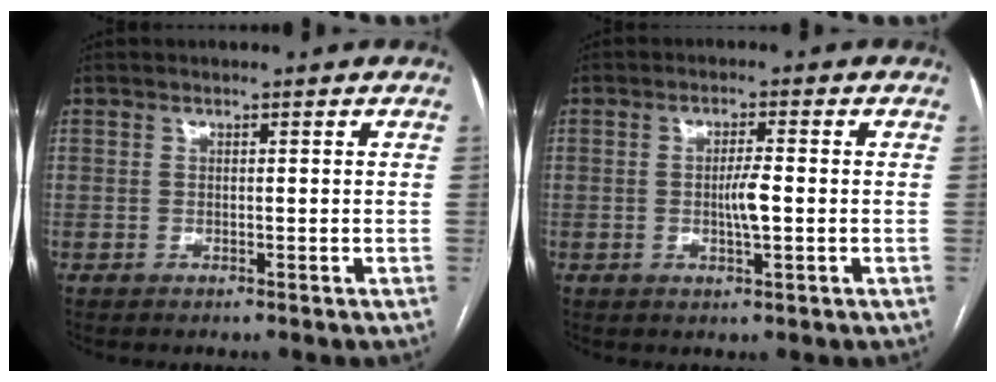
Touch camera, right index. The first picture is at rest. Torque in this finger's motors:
{"motor_torque": [0.06, 0.00, 0.09, 0.05]}